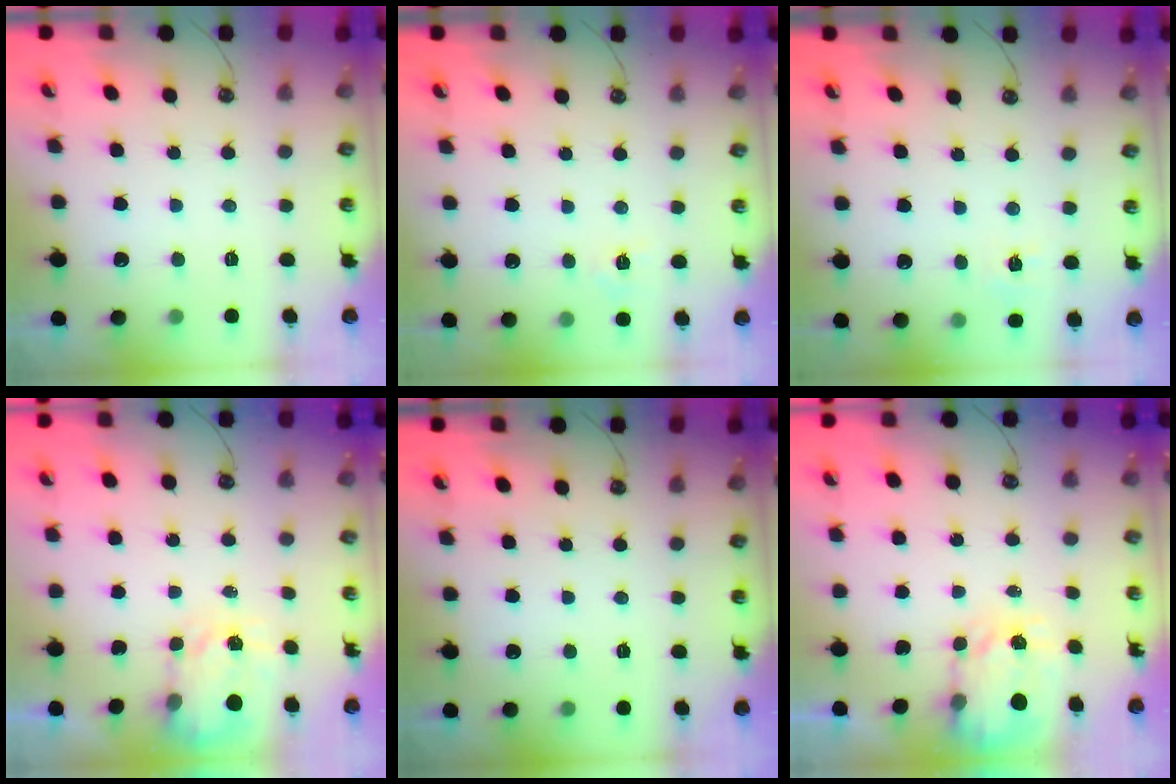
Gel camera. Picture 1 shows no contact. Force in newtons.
{"total": 7.0, "press": 7.0, "slide": 0.7}
{"total": 6.5, "press": 6.5, "slide": 0.6}
{"total": 4.0, "press": 3.9, "slide": 0.6}
{"total": 0.0}
{"total": 3.9, "press": 3.9, "slide": 0.4}